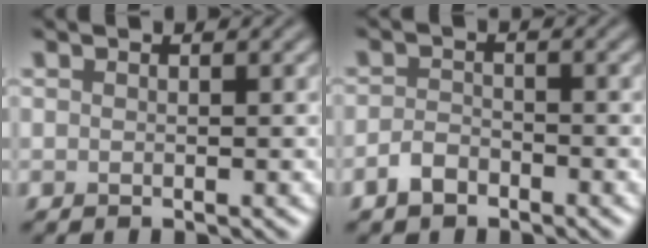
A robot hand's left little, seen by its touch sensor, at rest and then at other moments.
{"total": 2.0, "force": [-1.4, 1.1, 0.9], "torque": [-0.015, 0.004, -0.031]}